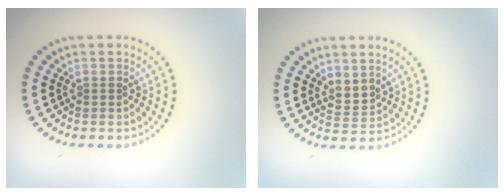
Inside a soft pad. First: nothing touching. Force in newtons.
{"total": 1.7, "press": 1.3, "slide": 1.0}